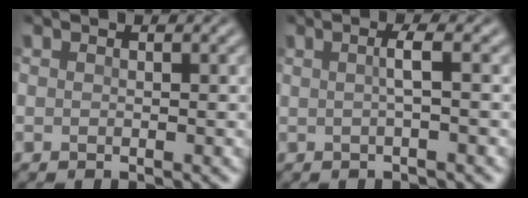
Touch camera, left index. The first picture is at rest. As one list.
[{"total": 1.7, "force": [-0.1, 0.3, 1.7], "torque": [-0.034, 0.004, -0.007]}]